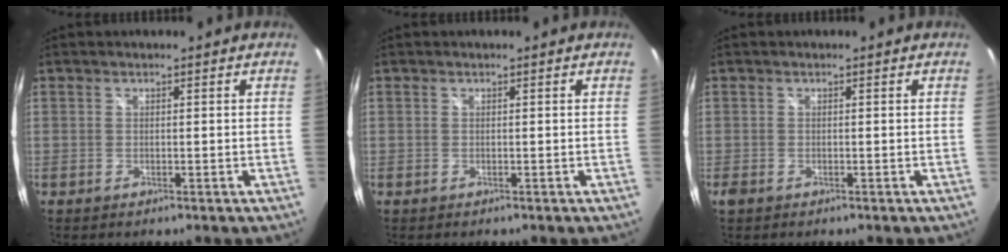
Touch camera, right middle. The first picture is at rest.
{"total": 0.0}
{"total": 1.5, "force": [-0.9, 1.0, 0.7], "torque": [-0.015, -0.004, -0.017]}